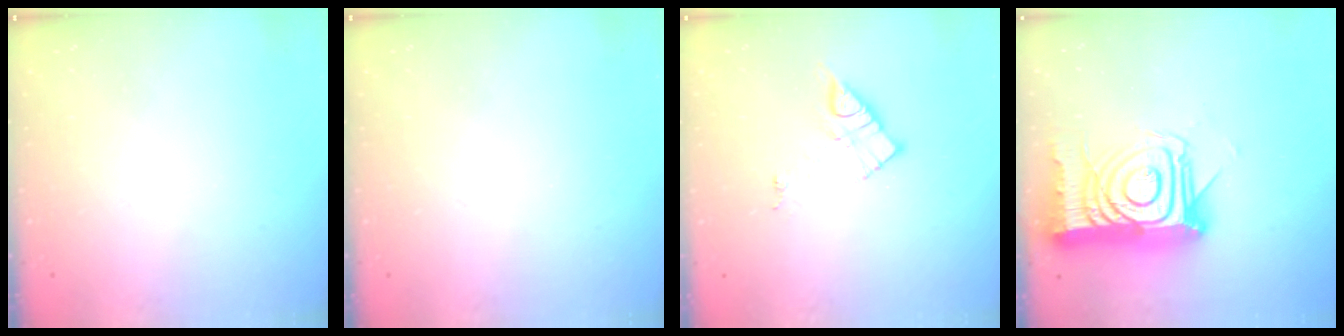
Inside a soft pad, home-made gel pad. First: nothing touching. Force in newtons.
{"total": 0.0}
{"total": 9.4, "press": 9.4, "slide": 0.5}
{"total": 22.4, "press": 22.4, "slide": 1.7}